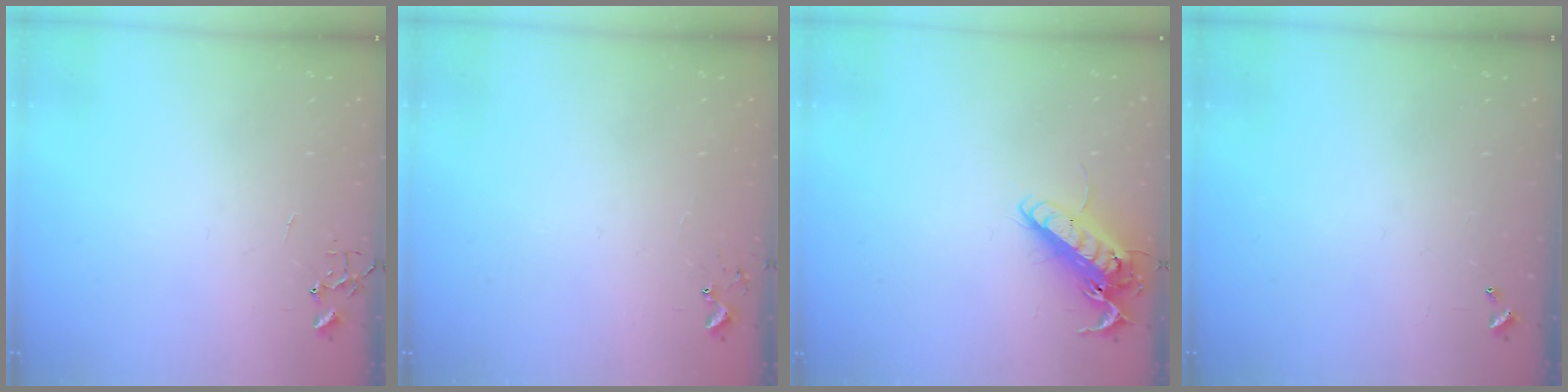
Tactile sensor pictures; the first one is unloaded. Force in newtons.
{"total": 5.5, "press": 5.4, "slide": 0.4}
{"total": 15.0, "press": 14.7, "slide": 2.5}
{"total": 0.0}